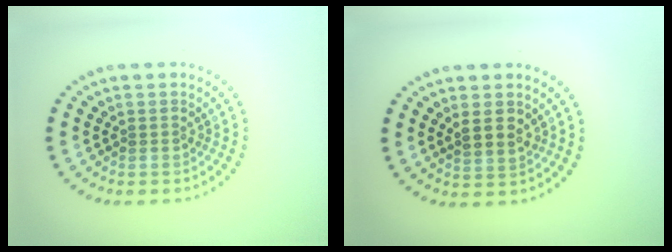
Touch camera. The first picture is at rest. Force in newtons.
{"total": 1.6, "press": 1.5, "slide": 0.5}